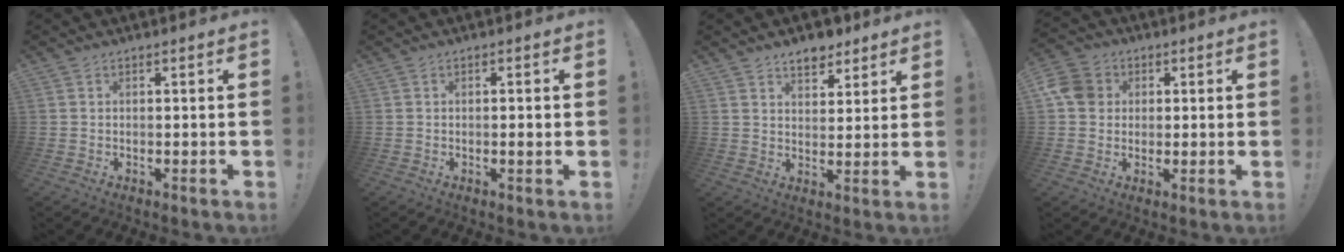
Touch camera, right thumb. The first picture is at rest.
{"total": 1.6, "force": [-0.3, -0.1, 1.6], "torque": [-0.026, -0.002, -0.007]}
{"total": 6.8, "force": [5.1, 3.7, 2.6], "torque": [-0.029, -0.028, 0.092]}
{"total": 7.8, "force": [1.3, 6.9, 3.3], "torque": [-0.066, 0.011, 0.026]}